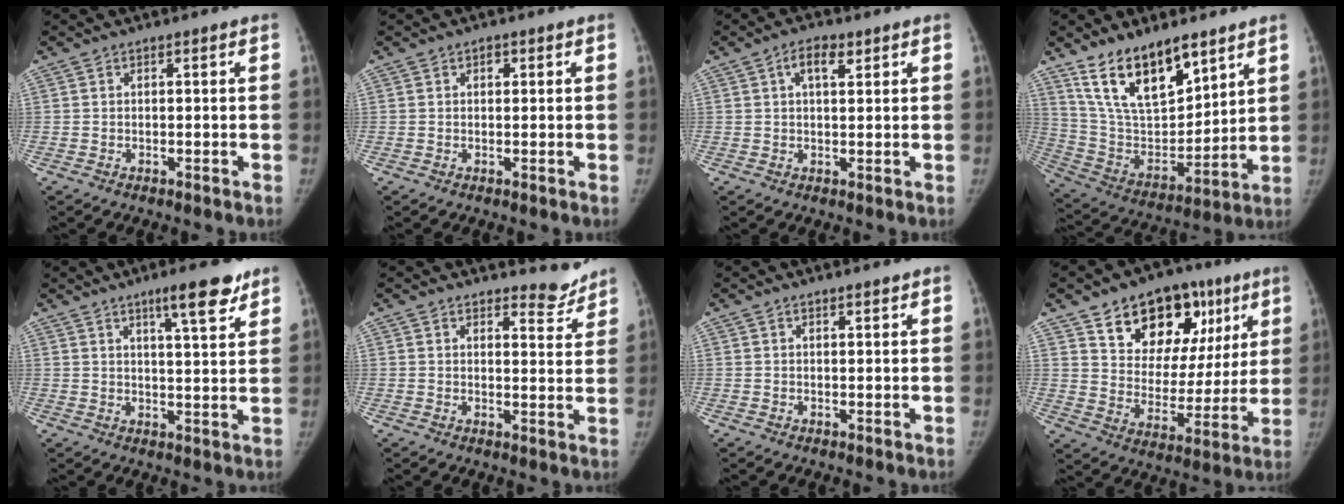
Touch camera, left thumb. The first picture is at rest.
{"total": 1.1, "force": [0.4, 0.8, 0.6], "torque": [0.001, 0.001, 0.005]}
{"total": 4.2, "force": [2.0, 2.0, 3.1], "torque": [-0.044, 0.001, 0.032]}
{"total": 18.0, "force": [12.0, 8.0, 10.8], "torque": [-0.145, -0.065, 0.237]}
{"total": 8.4, "force": [5.6, 1.7, 6.1], "torque": [-0.076, -0.034, 0.084]}
{"total": 5.0, "force": [4.7, 1.6, 0.5], "torque": [0.018, -0.044, 0.059]}
{"total": 1.2, "force": [1.0, 0.2, 0.5], "torque": [-0.004, -0.006, 0.018]}
{"total": 21.0, "force": [11.0, 13.1, 12.1], "torque": [-0.116, -0.027, 0.173]}